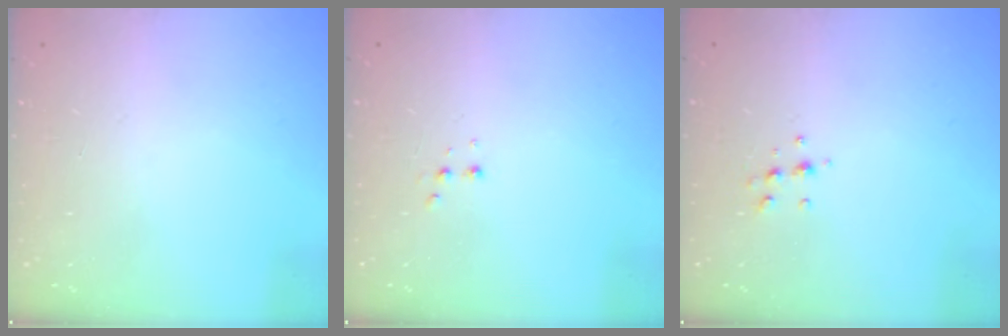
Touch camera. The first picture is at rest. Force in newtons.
{"total": 2.9, "press": 2.7, "slide": 1.0}
{"total": 5.8, "press": 5.7, "slide": 1.2}